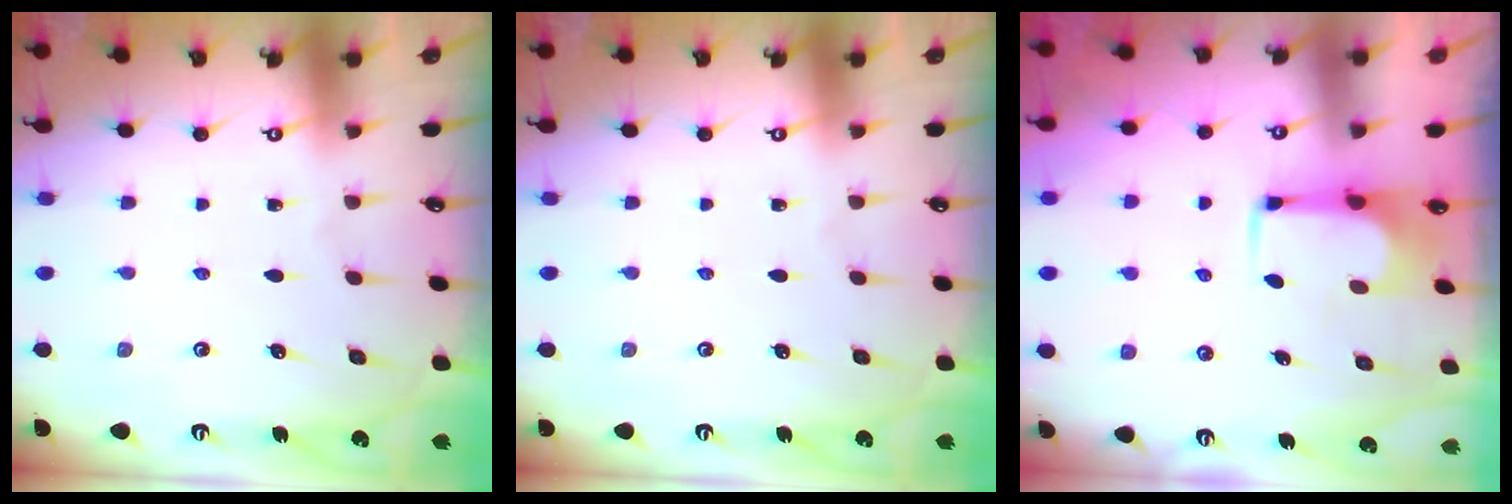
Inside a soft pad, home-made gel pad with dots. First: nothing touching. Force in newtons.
{"total": 0.0}
{"total": 1.0, "press": 1.0, "slide": 0.1}